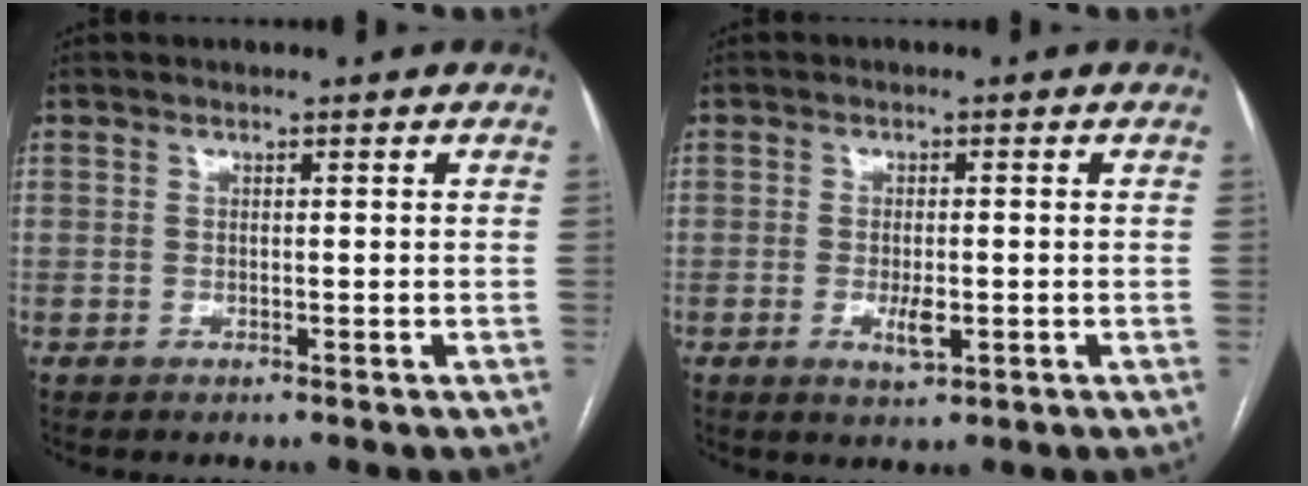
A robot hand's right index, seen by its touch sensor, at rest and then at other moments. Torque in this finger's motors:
{"motor_torque": [0.00, -0.02, -0.02, 0.00]}